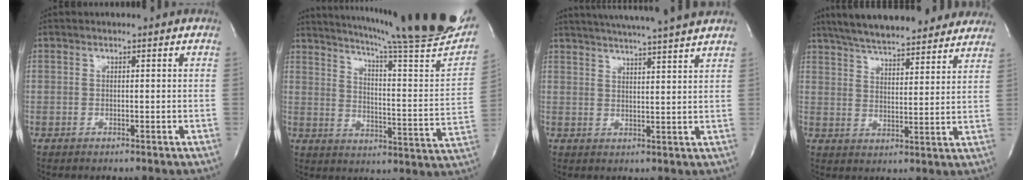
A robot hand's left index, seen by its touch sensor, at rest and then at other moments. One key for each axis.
{"total": 30.0, "fx": 25.4, "fy": 0.9, "fz": 15.8, "tx": -0.236, "ty": -0.091, "tz": 0.323}
{"total": 15.7, "fx": 14.1, "fy": -0.8, "fz": 7.0, "tx": -0.122, "ty": 0.001, "tz": 0.188}
{"total": 22.4, "fx": 19.7, "fy": 4.6, "fz": 9.8, "tx": -0.160, "ty": 0.025, "tz": 0.264}